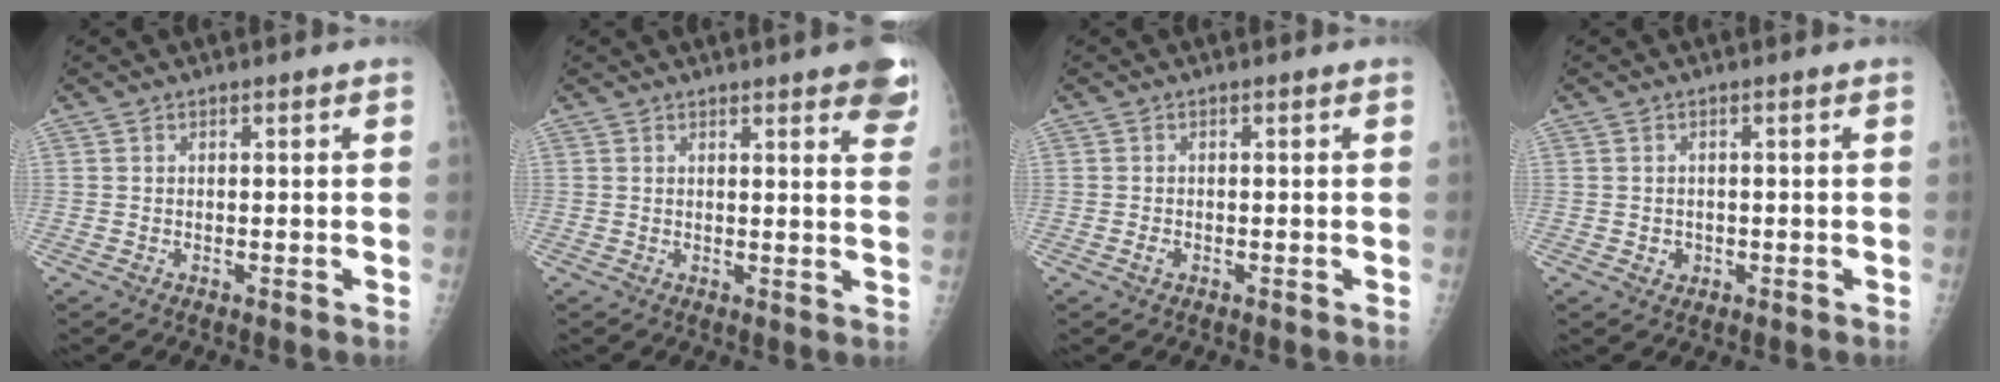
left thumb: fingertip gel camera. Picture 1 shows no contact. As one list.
[{"total": 9.7, "force": [6.3, 2.1, 7.2], "torque": [-0.062, -0.019, 0.063]}, {"total": 0.9, "force": [-0.3, 0.6, 0.6], "torque": [-0.013, 0.002, -0.006]}, {"total": 1.6, "force": [-0.3, 1.4, 0.5], "torque": [-0.003, 0.003, 0.000]}]